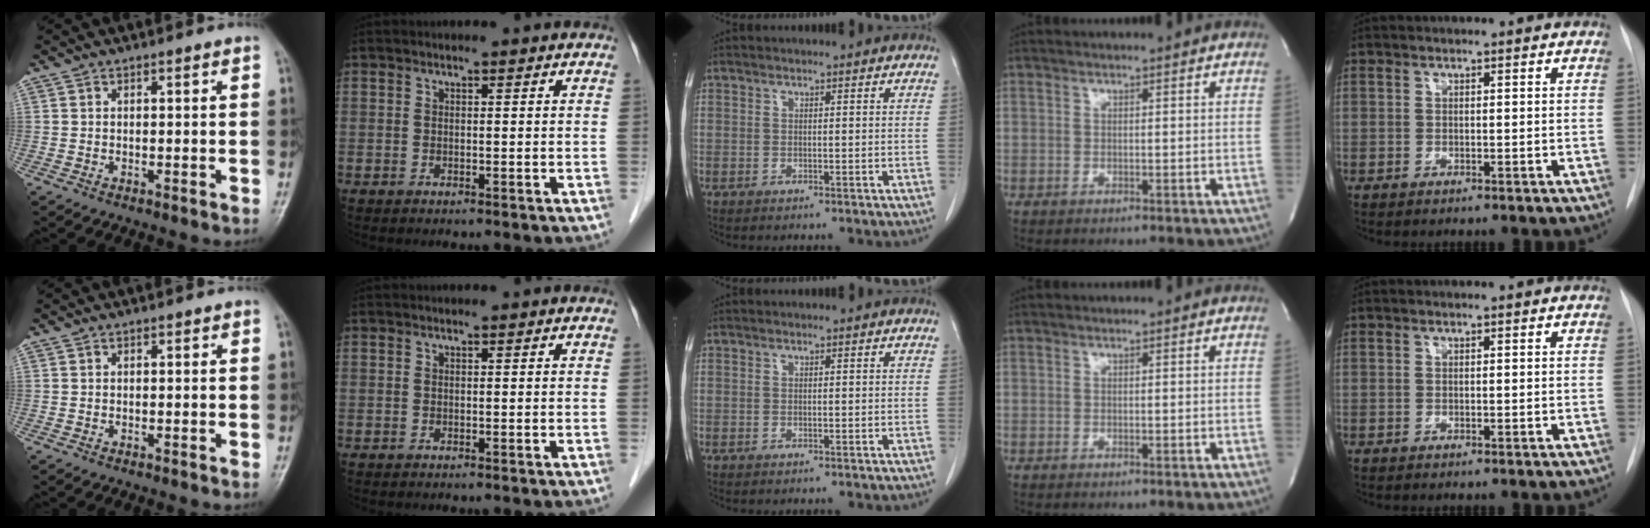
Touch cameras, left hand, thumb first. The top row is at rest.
{}